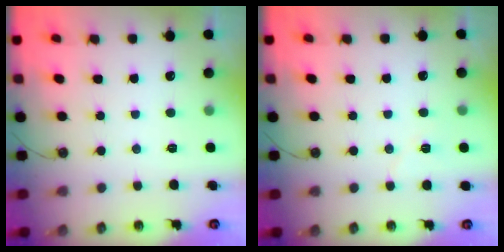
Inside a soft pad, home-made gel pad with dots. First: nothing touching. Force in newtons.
{"total": 6.3, "press": 5.7, "slide": 2.8}